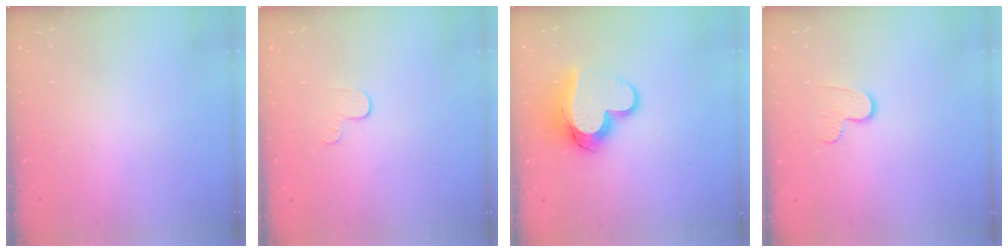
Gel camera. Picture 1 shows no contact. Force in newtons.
{"total": 3.7, "press": 3.6, "slide": 0.3}
{"total": 13.4, "press": 13.4, "slide": 1.1}
{"total": 6.0, "press": 6.0, "slide": 0.6}